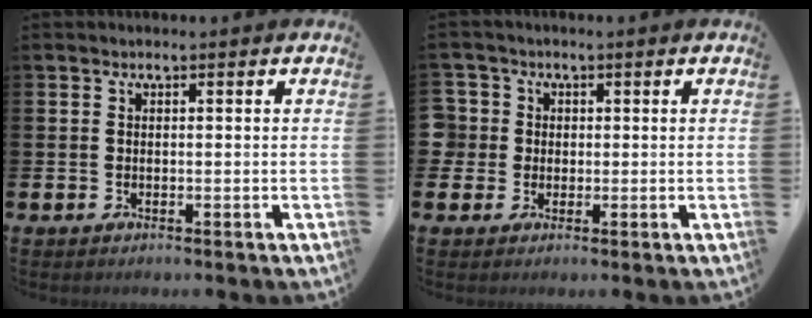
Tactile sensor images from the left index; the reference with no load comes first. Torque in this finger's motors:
{"motor_torque": [0.06, 0.02, -0.01, -0.03]}